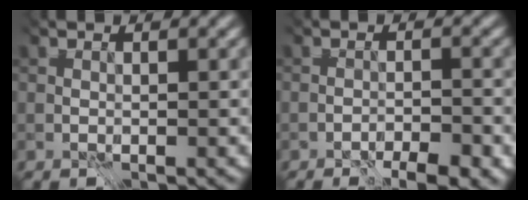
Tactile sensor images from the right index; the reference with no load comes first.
{"total": 5.1, "force": [-4.9, 0.3, 1.3], "torque": [0.013, 0.002, -0.076]}